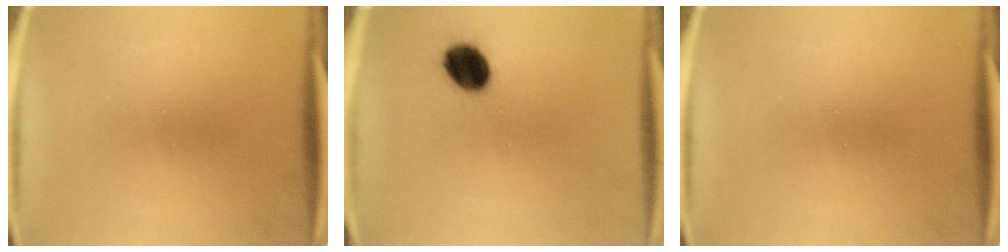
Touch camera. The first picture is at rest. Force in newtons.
{"total": 9.3}
{"total": 0.0}